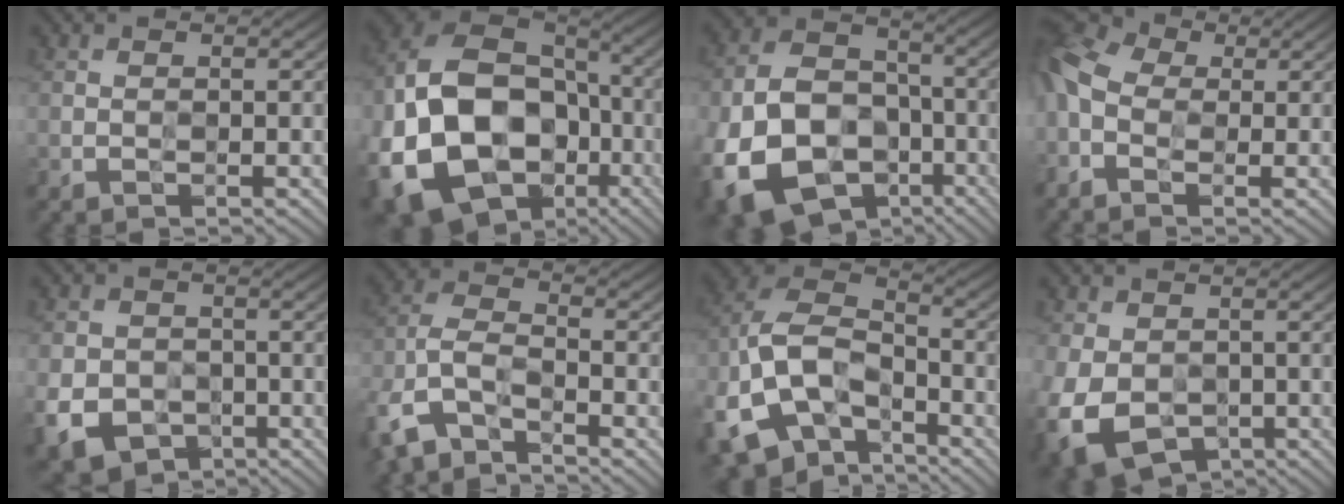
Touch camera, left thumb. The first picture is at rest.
{"total": 22.8, "force": [-5.8, 17.6, 13.4], "torque": [-0.304, -0.040, -0.088]}
{"total": 17.8, "force": [-7.2, 12.8, 10.0], "torque": [-0.230, -0.041, -0.130]}
{"total": 9.0, "force": [-1.2, 6.2, 6.4], "torque": [-0.183, 0.002, -0.035]}
{"total": 8.0, "force": [-3.3, 6.4, 3.5], "torque": [-0.090, -0.026, -0.070]}
{"total": 9.2, "force": [-6.6, 3.8, 5.3], "torque": [-0.123, -0.012, -0.155]}
{"total": 15.8, "force": [-7.6, 9.9, 9.8], "torque": [-0.245, -0.029, -0.149]}
{"total": 9.7, "force": [-3.1, 7.2, 5.8], "torque": [-0.147, -0.032, -0.051]}